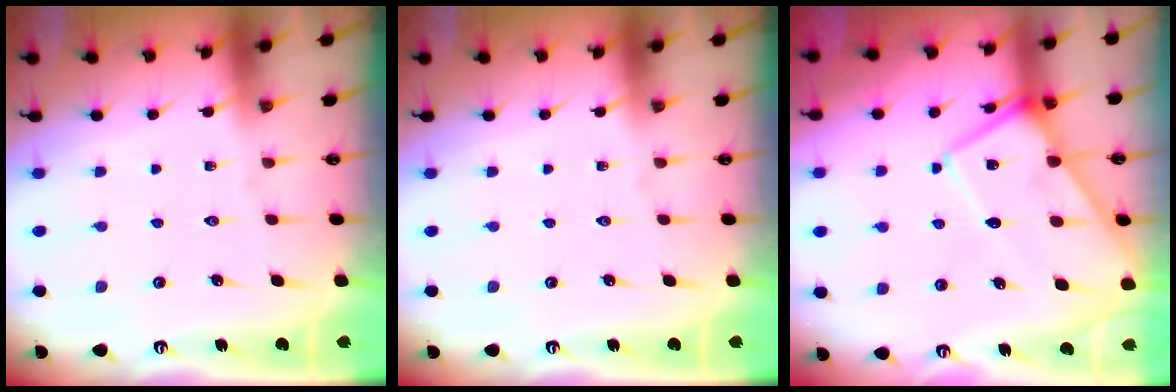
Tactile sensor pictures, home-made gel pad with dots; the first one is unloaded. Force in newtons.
{"total": 0.0}
{"total": 11.9, "press": 11.8, "slide": 1.4}